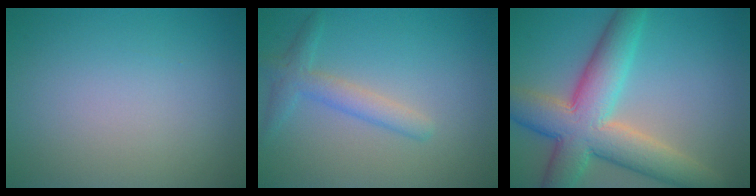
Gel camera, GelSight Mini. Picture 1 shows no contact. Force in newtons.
{"total": 2.5, "press": 2.5, "slide": 0.1}
{"total": 9.7, "press": 9.7, "slide": 0.4}